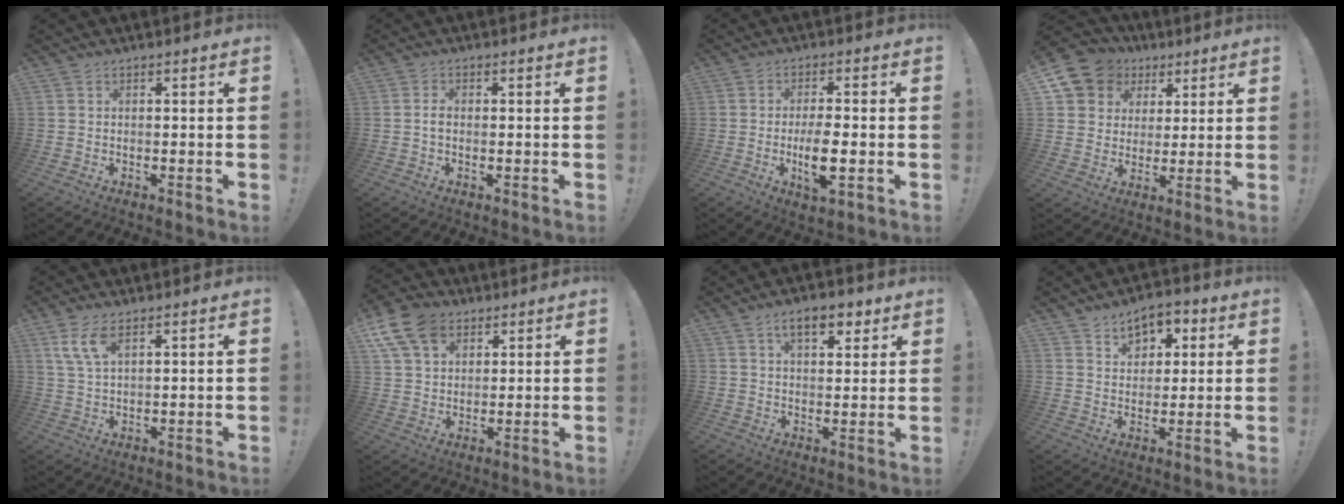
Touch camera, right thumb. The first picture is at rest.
{"total": 1.6, "force": [-0.3, 1.0, 1.2], "torque": [-0.022, 0.004, -0.006]}
{"total": 8.1, "force": [-1.9, 2.5, 7.5], "torque": [-0.144, -0.005, -0.033]}
{"total": 10.3, "force": [4.8, 8.7, 2.6], "torque": [-0.042, -0.032, 0.099]}
{"total": 6.8, "force": [3.6, 2.4, 5.2], "torque": [-0.101, -0.005, 0.068]}
{"total": 13.1, "force": [6.7, 8.9, 6.9], "torque": [-0.124, -0.025, 0.132]}
{"total": 8.4, "force": [4.6, 4.0, 5.8], "torque": [-0.072, -0.011, 0.077]}
{"total": 7.6, "force": [4.2, 5.6, 2.9], "torque": [-0.031, -0.024, 0.076]}